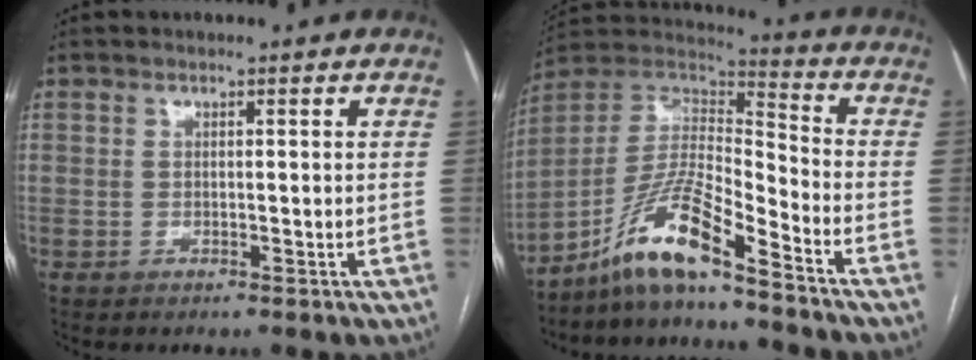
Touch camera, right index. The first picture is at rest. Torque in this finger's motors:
{"motor_torque": [1.09, -0.84, 0.57, 0.20]}